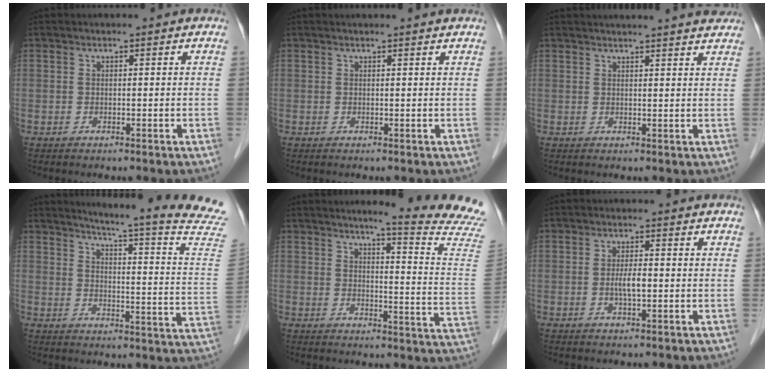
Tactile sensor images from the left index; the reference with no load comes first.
{"total": 2.5, "force": [2.4, -0.3, 0.7], "torque": [-0.013, 0.012, 0.028]}
{"total": 11.9, "force": [11.1, 0.3, 4.2], "torque": [-0.056, 0.011, 0.123]}
{"total": 21.6, "force": [19.3, -1.2, 9.7], "torque": [-0.136, -0.103, 0.221]}
{"total": 16.6, "force": [15.2, -2.1, 6.5], "torque": [-0.087, -0.121, 0.162]}
{"total": 2.6, "force": [-0.4, 0.5, 2.5], "torque": [-0.052, 0.000, -0.007]}